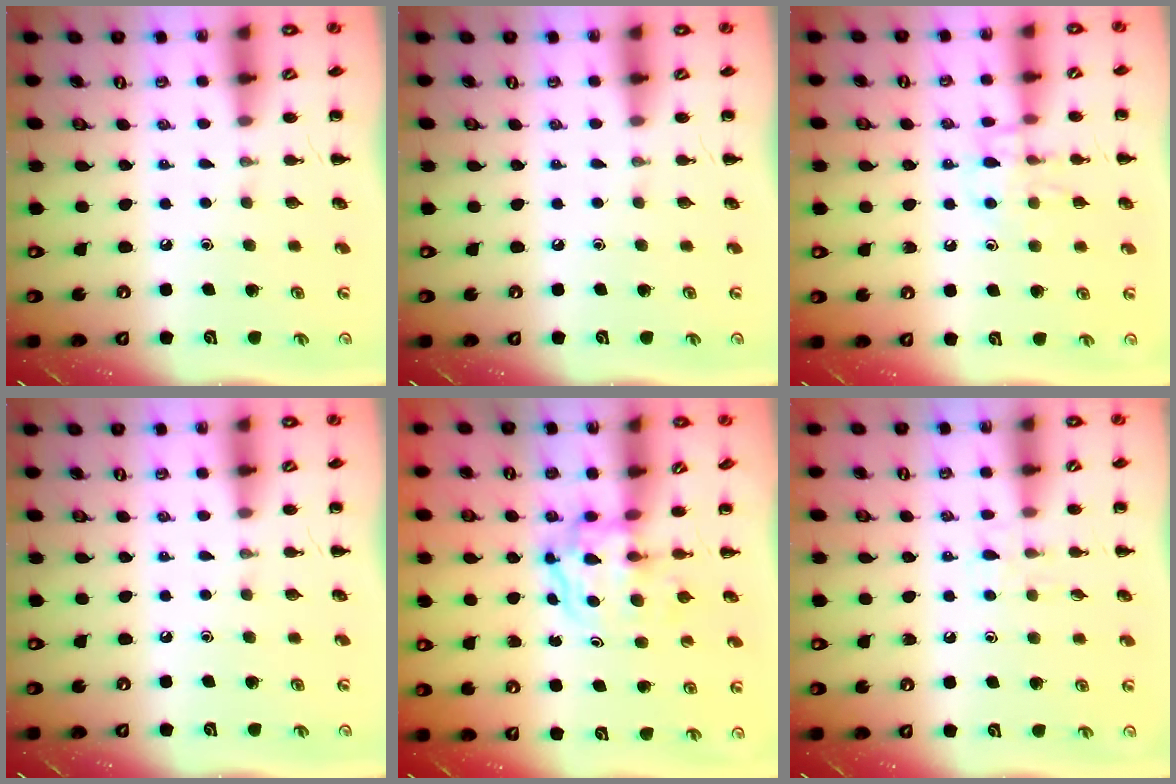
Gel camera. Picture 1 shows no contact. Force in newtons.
{"total": 0.0}
{"total": 10.3, "press": 10.3, "slide": 0.5}
{"total": 0.0}
{"total": 3.7, "press": 3.6, "slide": 0.4}
{"total": 5.8, "press": 5.4, "slide": 2.2}